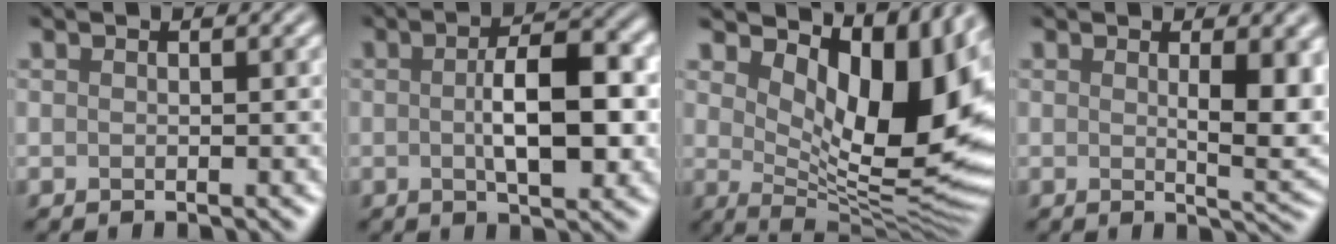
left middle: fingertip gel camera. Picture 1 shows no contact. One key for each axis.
{"total": 6.7, "fx": -0.1, "fy": 2.7, "fz": 6.1, "tx": -0.101, "ty": 0.000, "tz": -0.003}
{"total": 11.9, "fx": 4.2, "fy": 5.2, "fz": 9.9, "tx": -0.144, "ty": -0.009, "tz": 0.076}
{"total": 5.2, "fx": 0.9, "fy": 1.4, "fz": 4.9, "tx": -0.064, "ty": -0.007, "tz": 0.020}